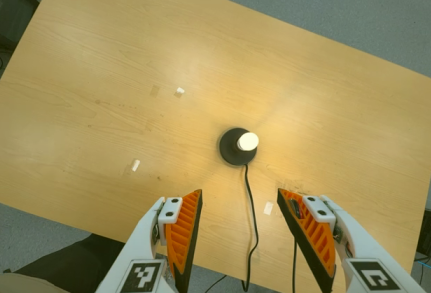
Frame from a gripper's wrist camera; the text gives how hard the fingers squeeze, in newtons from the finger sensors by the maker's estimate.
{"total": 0.0}